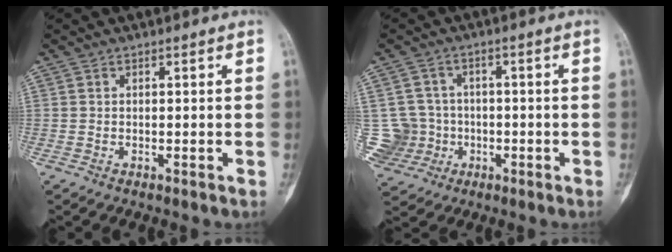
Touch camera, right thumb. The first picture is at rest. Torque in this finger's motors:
{"motor_torque": [0.99, 0.76, -0.08, -0.03, 0.19]}